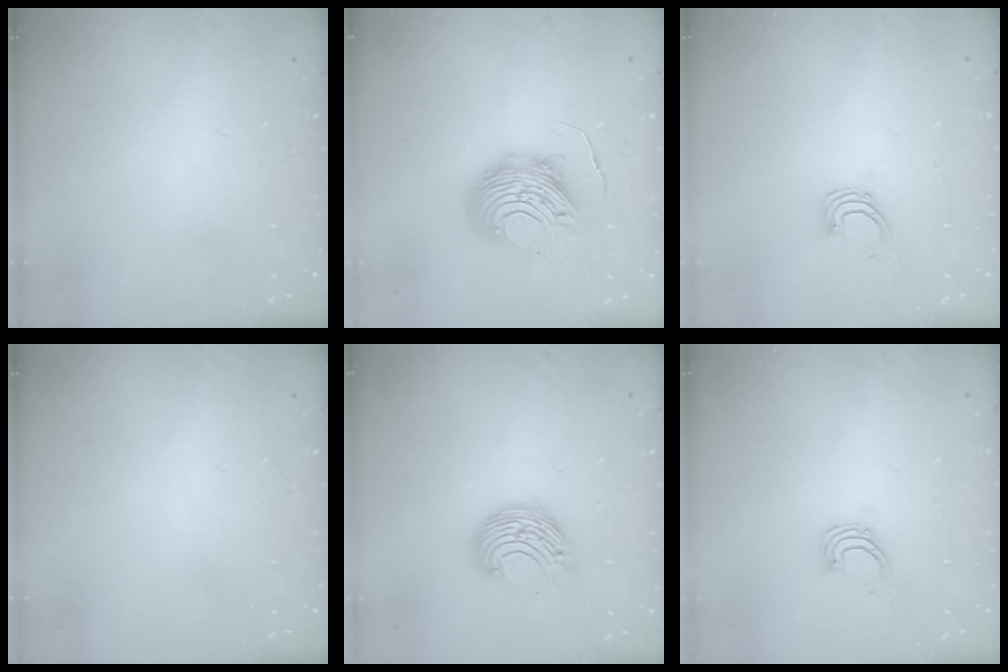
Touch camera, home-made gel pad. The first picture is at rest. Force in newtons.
{"total": 10.7, "press": 10.6, "slide": 1.1}
{"total": 2.7, "press": 2.7, "slide": 0.2}
{"total": 0.0}
{"total": 10.7, "press": 10.7, "slide": 0.5}
{"total": 2.7, "press": 2.7, "slide": 0.2}